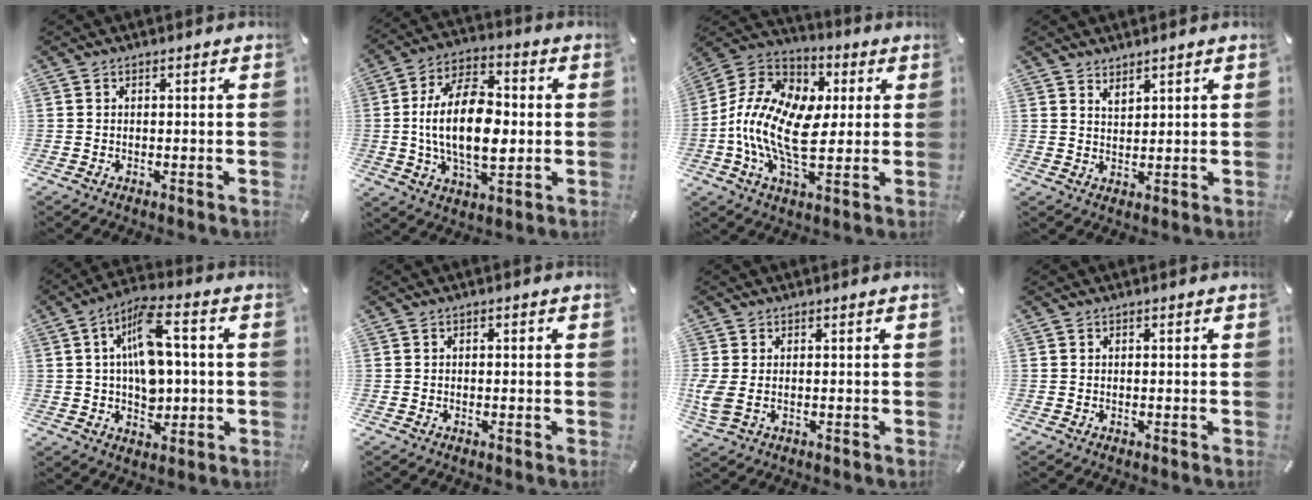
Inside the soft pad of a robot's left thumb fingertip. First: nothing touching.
{"total": 17.7, "force": [-0.4, 10.0, 14.6], "torque": [-0.293, 0.001, -0.012]}
{"total": 16.1, "force": [-1.4, 10.0, 12.6], "torque": [-0.290, -0.001, -0.031]}
{"total": 2.6, "force": [2.4, 0.9, 0.1], "torque": [-0.002, -0.013, 0.046]}
{"total": 11.6, "force": [1.3, 7.2, 9.1], "torque": [-0.157, 0.010, 0.025]}
{"total": 0.6, "force": [-0.2, 0.4, 0.4], "torque": [-0.007, 0.001, -0.004]}
{"total": 3.7, "force": [0.1, 2.0, 3.1], "torque": [-0.077, -0.003, -0.001]}
{"total": 0.0}